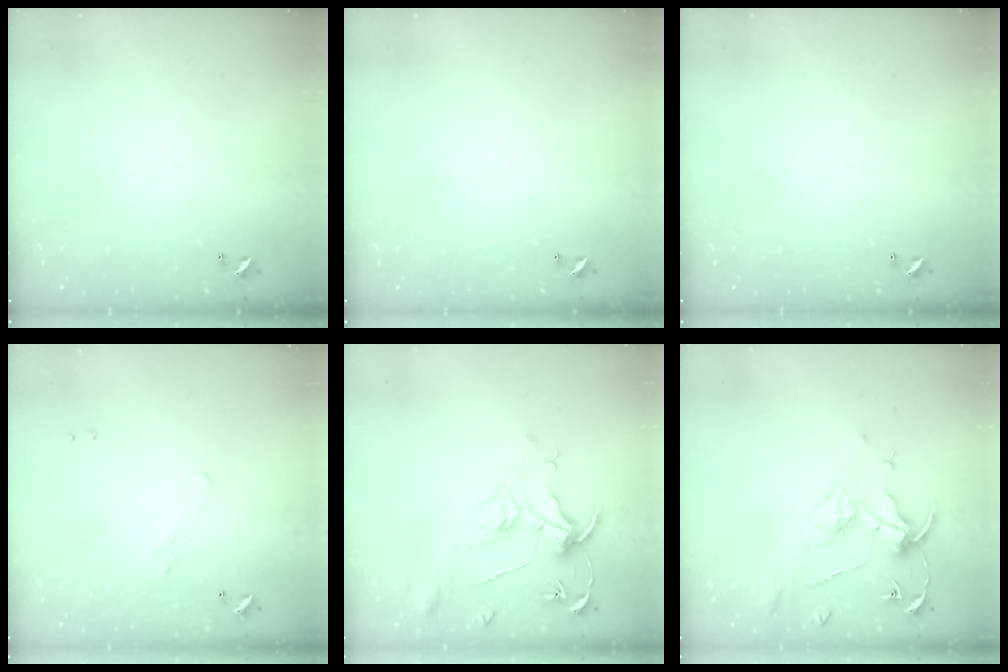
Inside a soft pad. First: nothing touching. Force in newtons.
{"total": 0.0}
{"total": 0.0}
{"total": 1.2, "press": 0.9, "slide": 0.8}
{"total": 1.6, "press": 1.4, "slide": 0.7}
{"total": 0.8, "press": 0.7, "slide": 0.5}